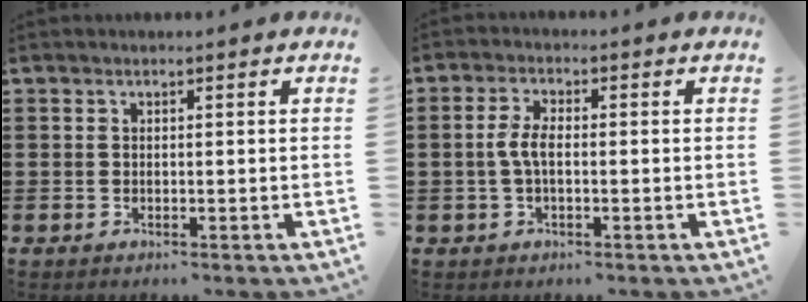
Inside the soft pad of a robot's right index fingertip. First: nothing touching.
{"total": 3.8, "force": [-0.4, 1.5, 3.5], "torque": [-0.086, -0.003, -0.016]}